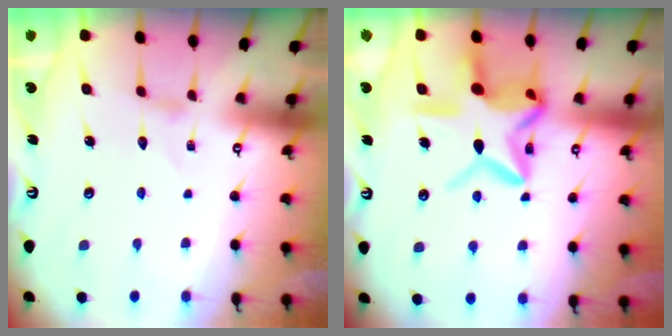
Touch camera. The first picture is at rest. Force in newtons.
{"total": 15.5, "press": 15.4, "slide": 1.2}